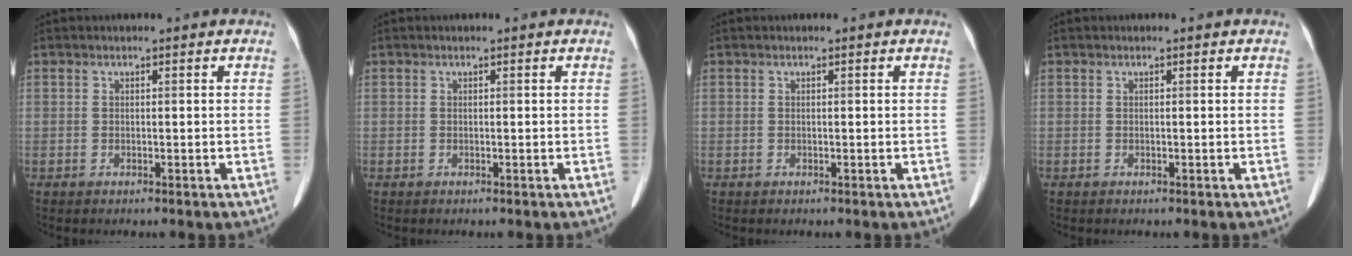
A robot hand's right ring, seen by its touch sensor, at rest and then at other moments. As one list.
[{"total": 0.0}, {"total": 0.0}, {"total": 0.0}]